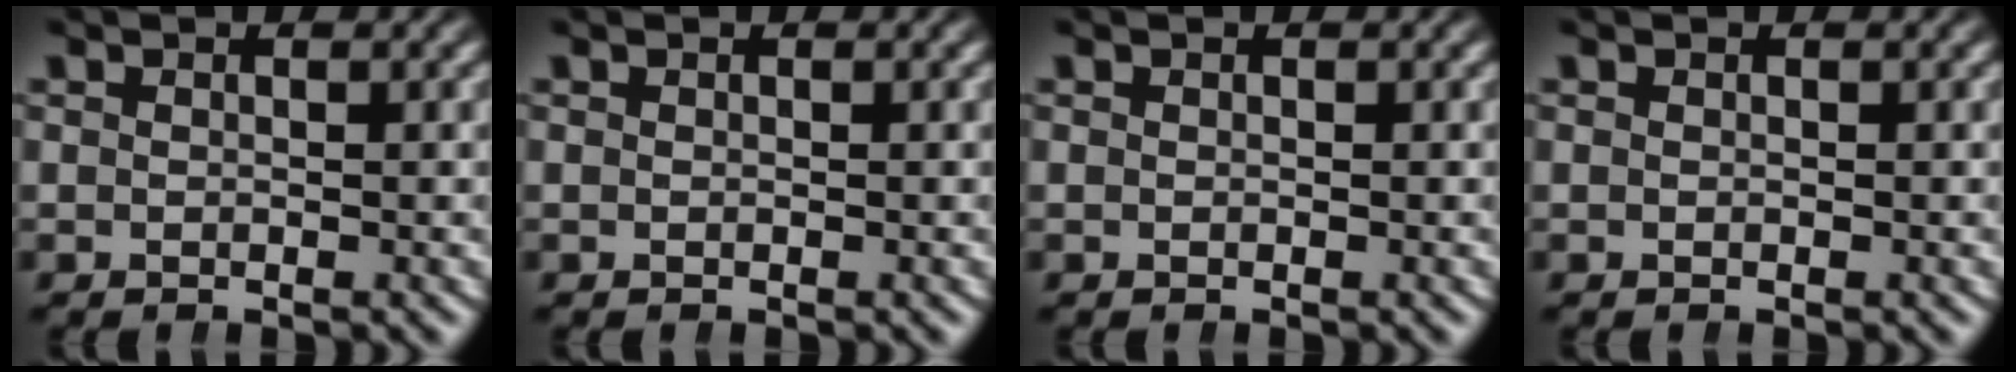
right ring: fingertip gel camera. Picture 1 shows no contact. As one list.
[{"total": 0.0}, {"total": 0.0}, {"total": 0.0}]